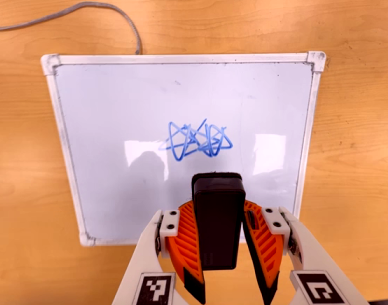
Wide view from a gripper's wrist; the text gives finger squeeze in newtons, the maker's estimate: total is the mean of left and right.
{"total": 9.0, "left": 7.8, "right": 10.2}